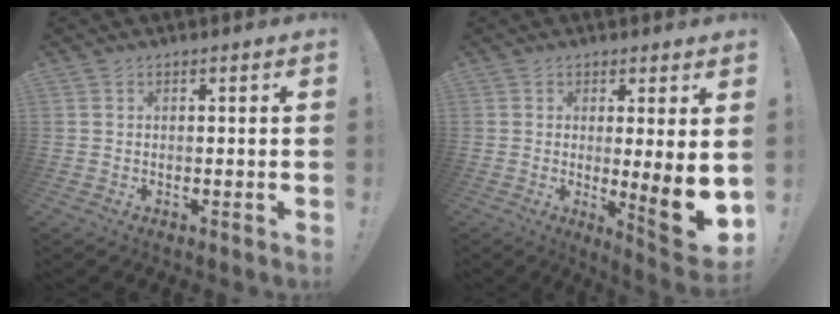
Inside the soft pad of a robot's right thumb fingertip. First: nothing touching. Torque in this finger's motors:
{"motor_torque": [0.43, 0.62, 0.65, 0.64, 0.14]}